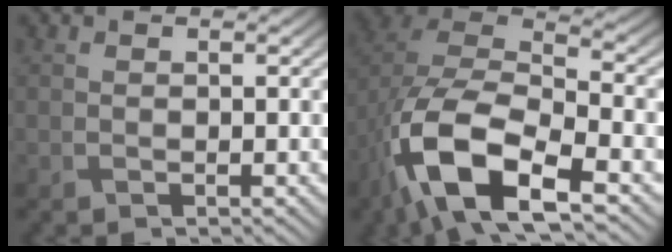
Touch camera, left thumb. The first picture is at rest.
{"total": 14.3, "force": [-6.4, 6.9, 10.7], "torque": [-0.237, -0.030, -0.124]}